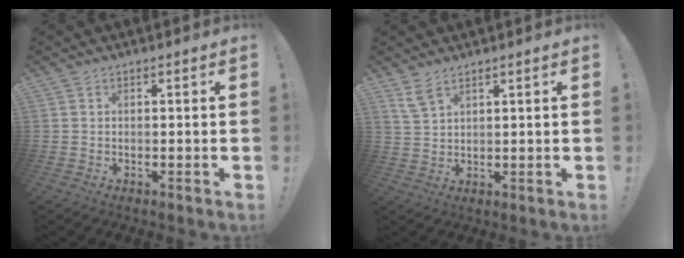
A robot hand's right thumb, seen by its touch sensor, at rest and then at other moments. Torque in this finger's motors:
{"motor_torque": [0.00, 0.00, 0.10, 0.09, 0.00]}